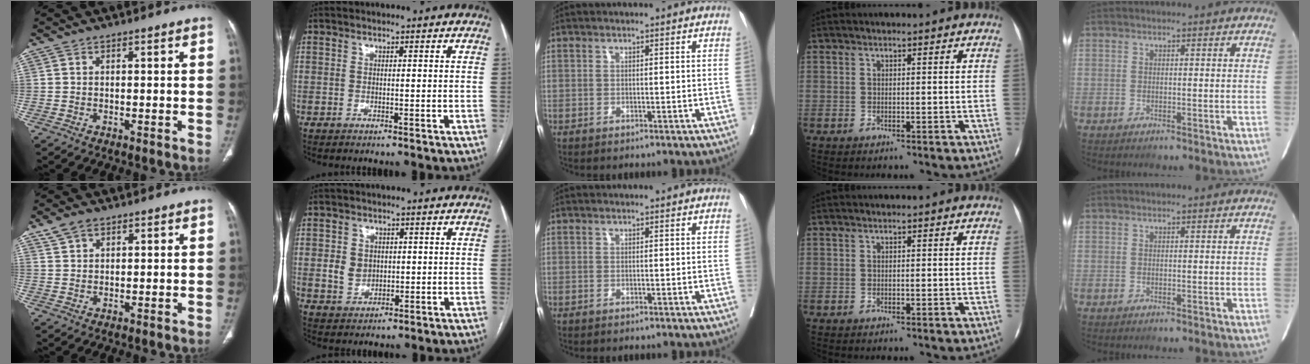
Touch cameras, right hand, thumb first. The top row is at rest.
{"thumb": {"total": 3.4, "force": [2.3, 1.9, 1.7], "torque": [-0.032, 0.002, 0.051]}, "index": {"total": 4.3, "force": [0.4, 3.7, 2.0], "torque": [-0.036, 0.009, 0.017]}}